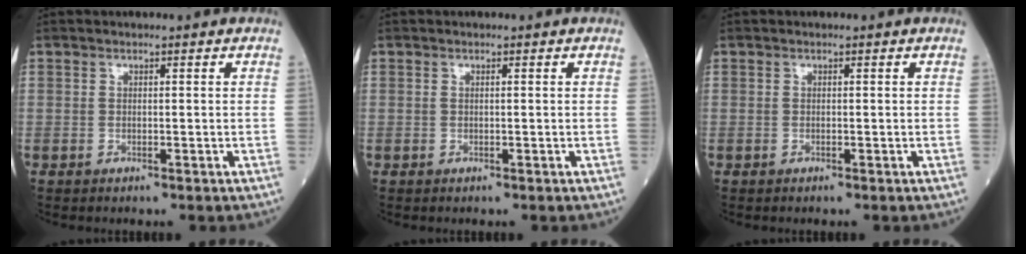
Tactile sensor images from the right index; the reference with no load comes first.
{"total": 0.0}
{"total": 0.0}